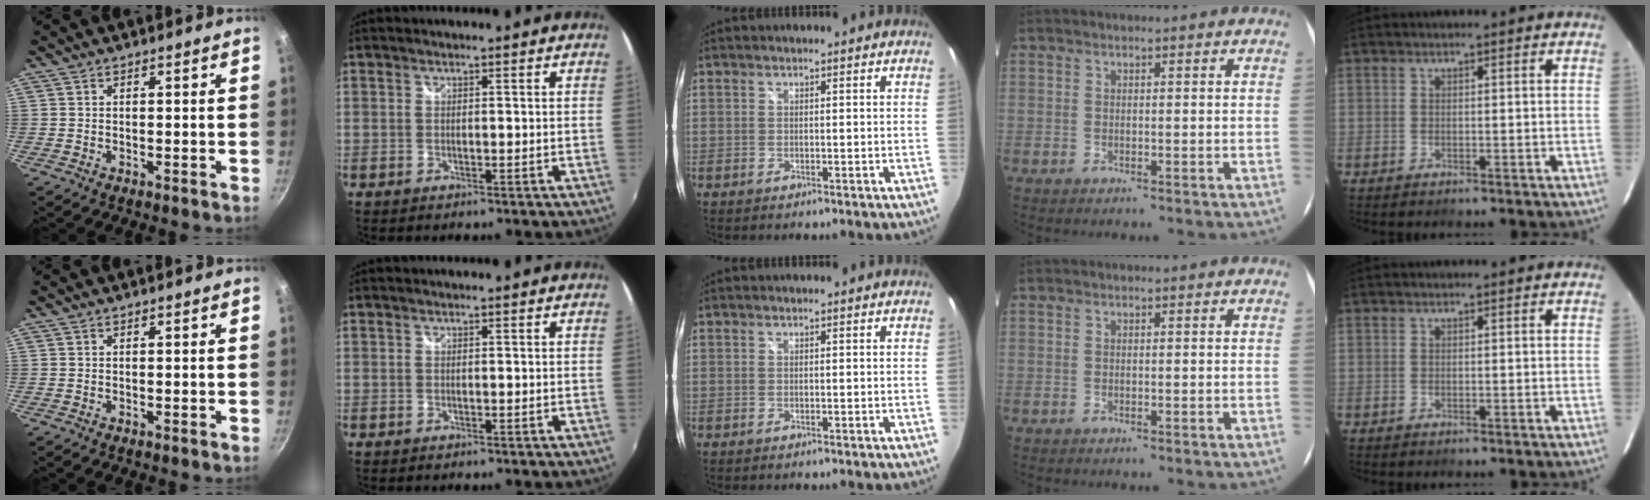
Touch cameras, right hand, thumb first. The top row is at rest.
{}